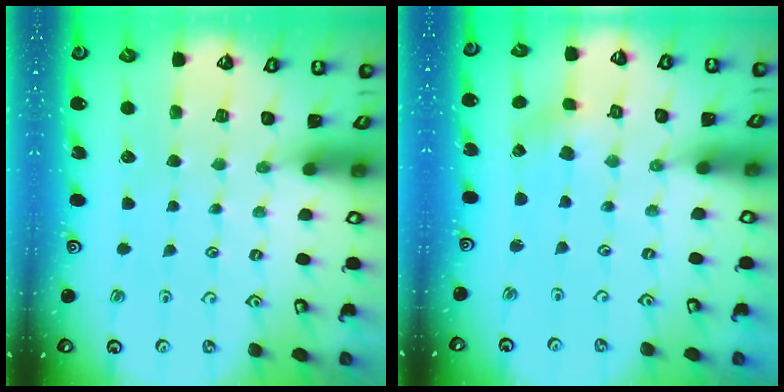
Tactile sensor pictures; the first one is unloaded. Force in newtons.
{"total": 0.5, "press": 0.5, "slide": 0.1}